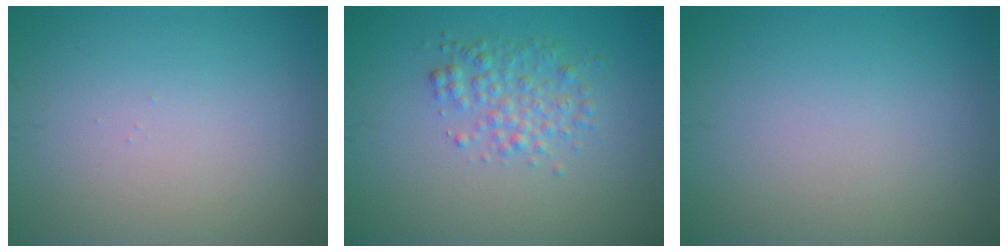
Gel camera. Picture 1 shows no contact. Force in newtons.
{"total": 2.6, "press": 2.6, "slide": 0.0}
{"total": 0.0}